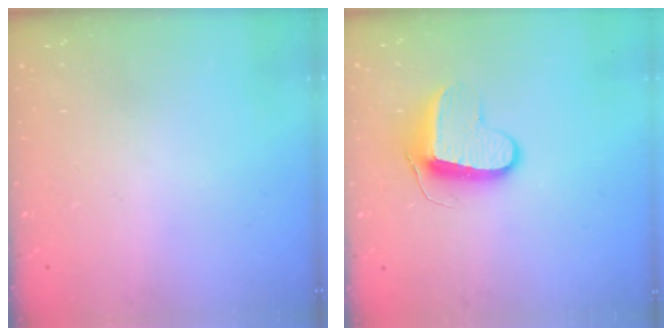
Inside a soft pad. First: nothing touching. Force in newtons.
{"total": 9.6, "press": 9.6, "slide": 0.2}